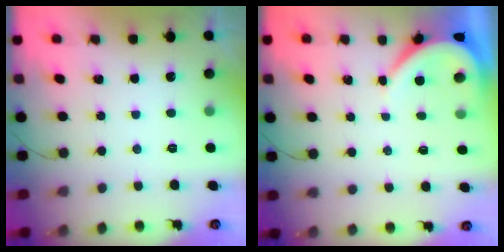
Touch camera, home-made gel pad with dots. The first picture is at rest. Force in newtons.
{"total": 4.7, "press": 4.7, "slide": 0.4}